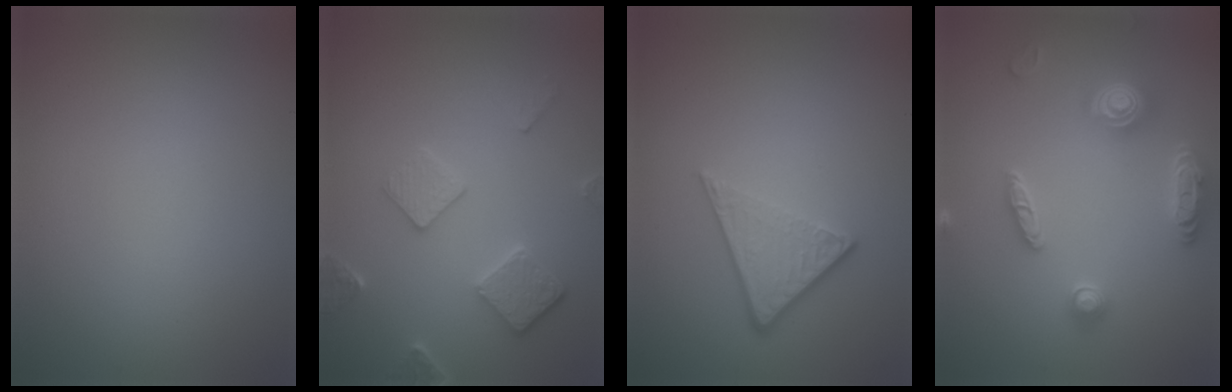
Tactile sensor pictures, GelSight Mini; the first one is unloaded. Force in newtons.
{"total": 3.6, "press": 3.0, "slide": 2.0}
{"total": 3.8, "press": 2.6, "slide": 2.8}
{"total": 4.2, "press": 4.1, "slide": 1.0}